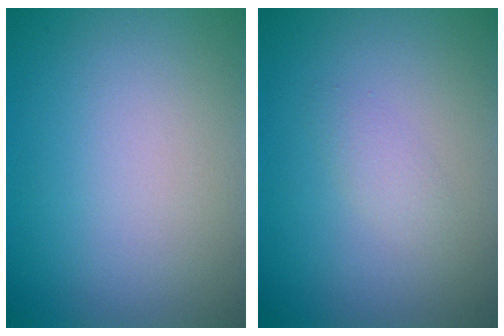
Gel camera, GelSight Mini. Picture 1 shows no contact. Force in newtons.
{"total": 1.3, "press": 1.3, "slide": 0.0}